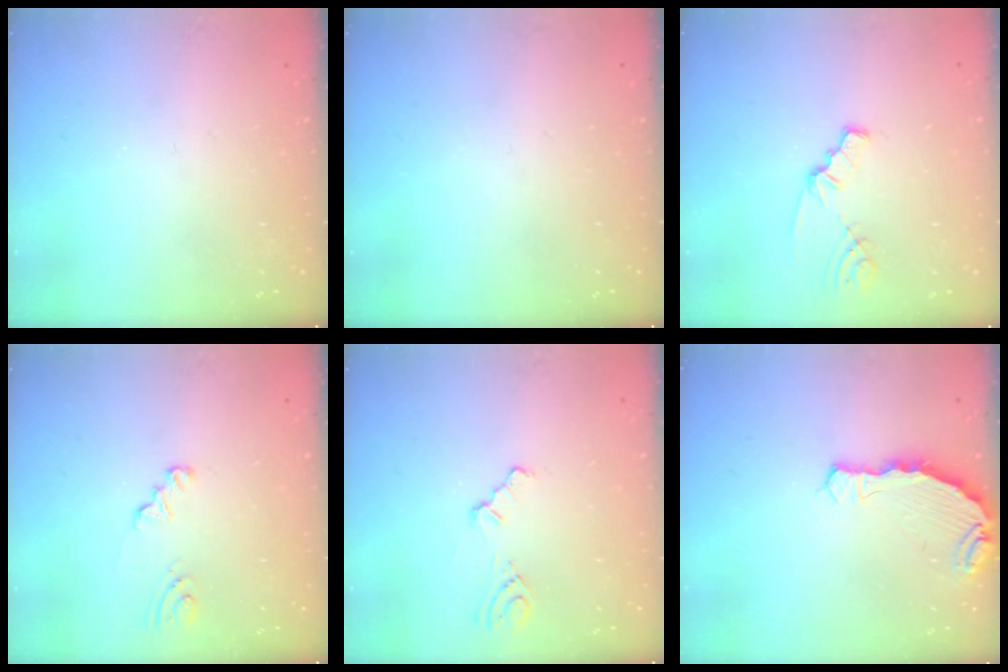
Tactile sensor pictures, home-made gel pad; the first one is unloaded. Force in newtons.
{"total": 0.0}
{"total": 1.6, "press": 1.6, "slide": 0.3}
{"total": 2.5, "press": 2.5, "slide": 0.3}
{"total": 3.0, "press": 2.9, "slide": 0.6}
{"total": 7.8, "press": 6.6, "slide": 4.2}